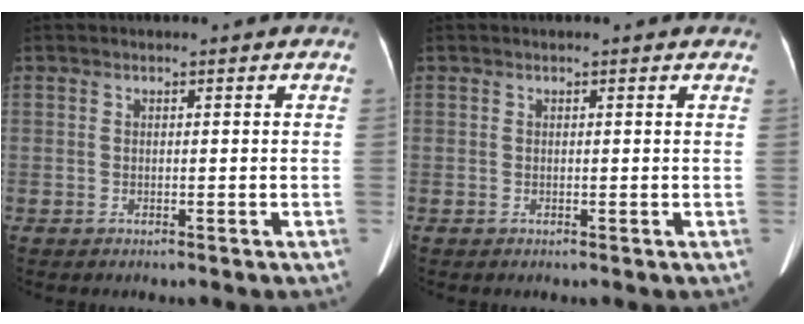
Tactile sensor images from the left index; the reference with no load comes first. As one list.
[{"total": 0.5, "force": [0.5, 0.1, 0.2], "torque": [-0.005, 0.000, 0.001]}]